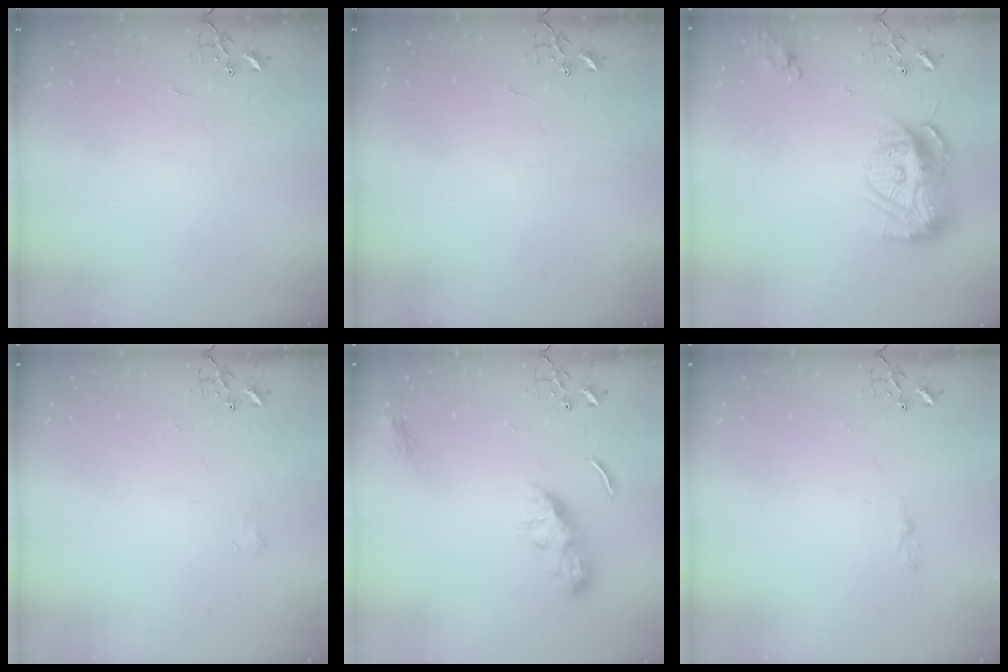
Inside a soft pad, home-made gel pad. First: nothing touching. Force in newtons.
{"total": 0.0}
{"total": 13.5, "press": 13.4, "slide": 1.1}
{"total": 4.8, "press": 4.7, "slide": 0.6}
{"total": 10.4, "press": 10.4, "slide": 0.2}
{"total": 3.6, "press": 3.6, "slide": 0.4}